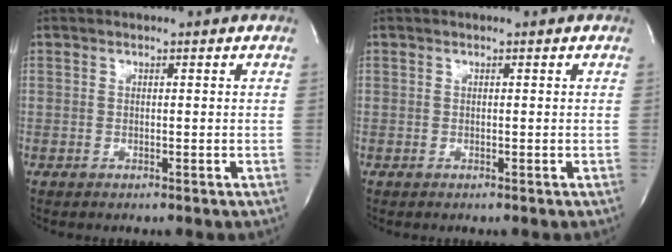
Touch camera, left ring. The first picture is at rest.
{"total": 0.0}